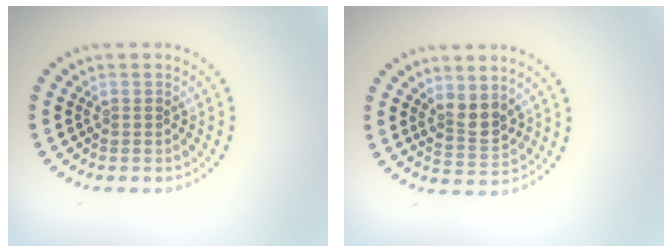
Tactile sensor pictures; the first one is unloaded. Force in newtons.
{"total": 2.6, "press": 2.4, "slide": 1.1}